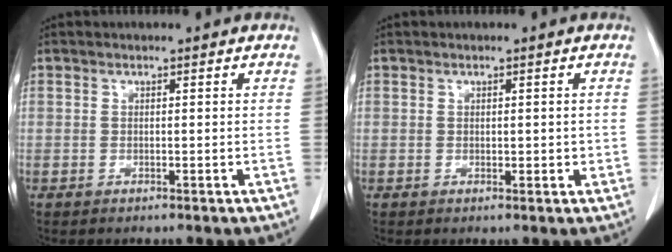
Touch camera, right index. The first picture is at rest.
{"total": 1.6, "force": [0.1, 1.0, 1.2], "torque": [-0.014, 0.001, 0.006]}